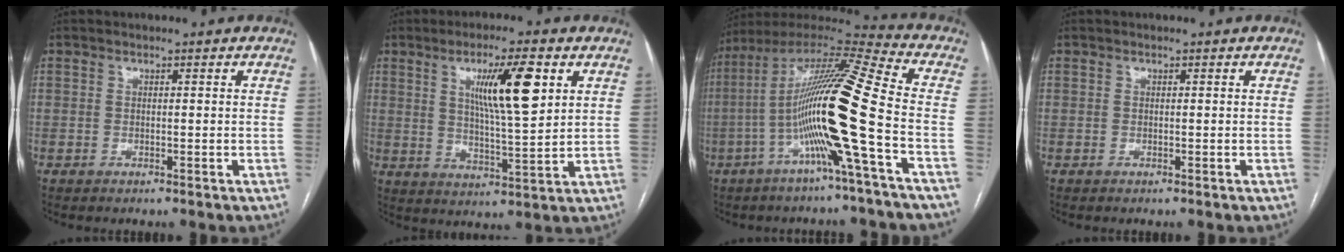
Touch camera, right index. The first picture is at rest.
{"total": 10.8, "force": [4.1, 1.1, 9.9], "torque": [-0.167, -0.001, 0.069]}
{"total": 18.7, "force": [-4.7, -1.1, 18.1], "torque": [-0.333, 0.004, -0.100]}
{"total": 0.0}